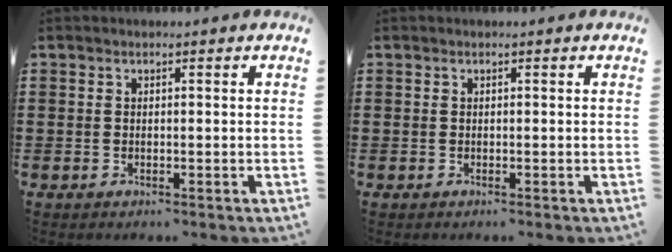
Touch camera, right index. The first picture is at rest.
{"total": 0.0}